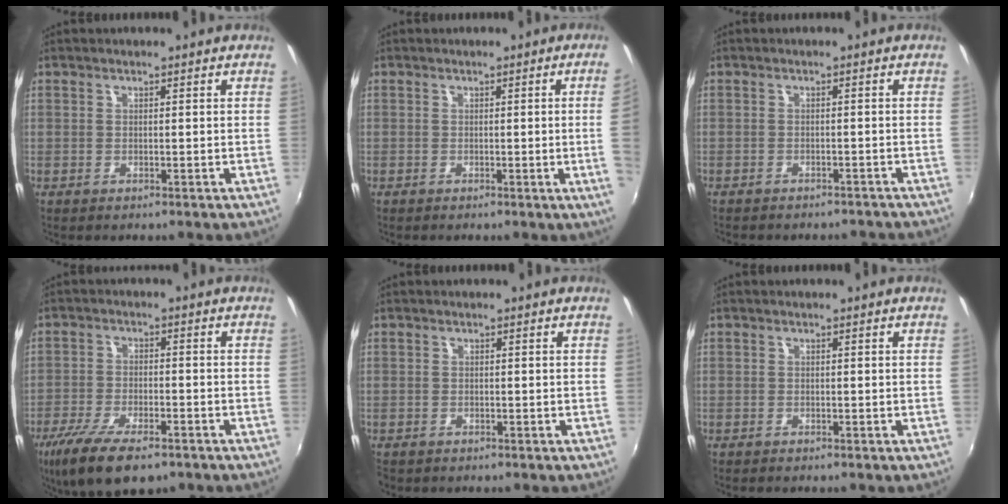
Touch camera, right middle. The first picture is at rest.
{"total": 4.1, "force": [0.2, -2.0, 3.6], "torque": [-0.057, -0.010, 0.006]}
{"total": 6.9, "force": [-6.2, 2.1, 2.1], "torque": [-0.049, -0.009, -0.076]}
{"total": 13.4, "force": [-9.1, 4.7, 8.6], "torque": [-0.191, -0.041, -0.159]}
{"total": 0.8, "force": [-0.6, 0.4, 0.1], "torque": [-0.006, -0.003, -0.011]}
{"total": 0.5, "force": [-0.5, 0.2, 0.1], "torque": [-0.002, -0.001, -0.010]}